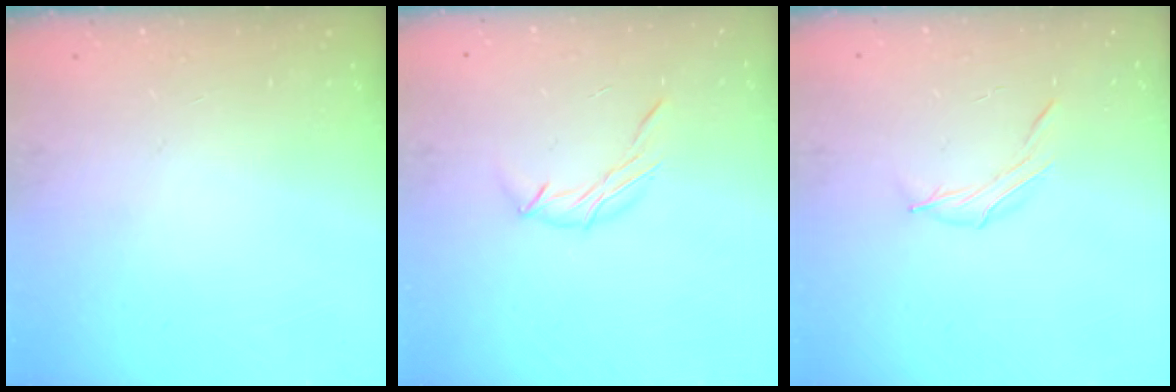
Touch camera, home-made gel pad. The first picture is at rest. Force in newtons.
{"total": 6.3, "press": 6.2, "slide": 0.8}
{"total": 4.3, "press": 4.1, "slide": 1.1}